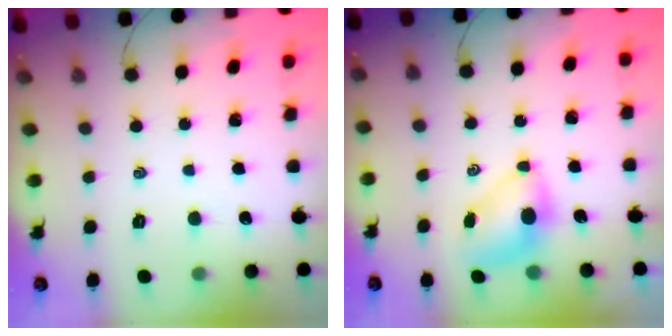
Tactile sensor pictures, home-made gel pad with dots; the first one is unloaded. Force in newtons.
{"total": 5.5, "press": 5.4, "slide": 0.5}